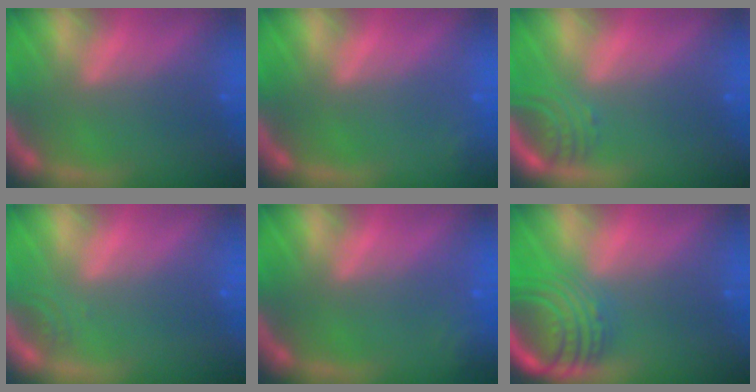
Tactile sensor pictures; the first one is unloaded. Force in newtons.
{"total": 0.9}
{"total": 3.0}
{"total": 1.0}
{"total": 1.9}
{"total": 8.5}